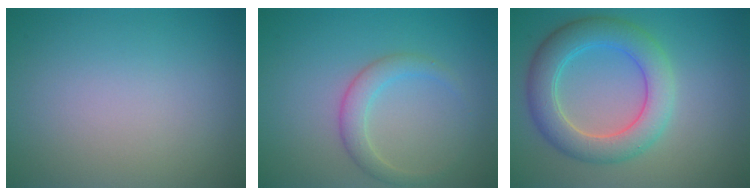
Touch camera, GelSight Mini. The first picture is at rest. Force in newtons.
{"total": 2.3, "press": 2.3, "slide": 0.1}
{"total": 5.7, "press": 5.7, "slide": 0.3}